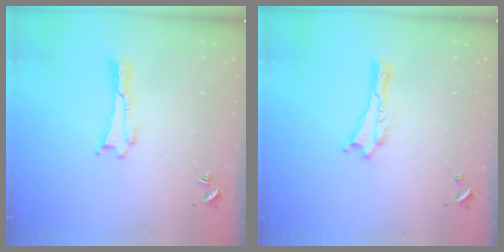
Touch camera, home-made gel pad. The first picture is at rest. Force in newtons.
{"total": 0.0}